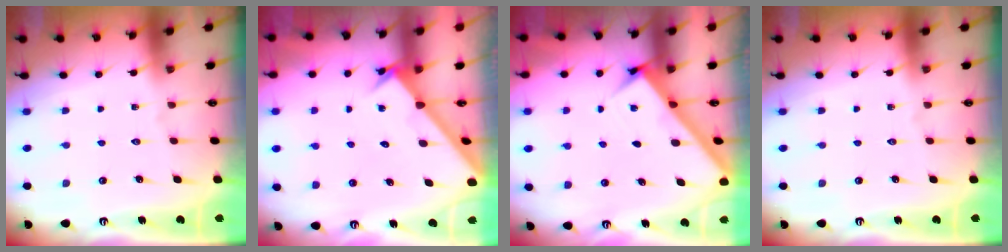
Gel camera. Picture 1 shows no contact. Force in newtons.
{"total": 2.1, "press": 2.1, "slide": 0.2}
{"total": 2.9, "press": 2.9, "slide": 0.0}
{"total": 0.0}